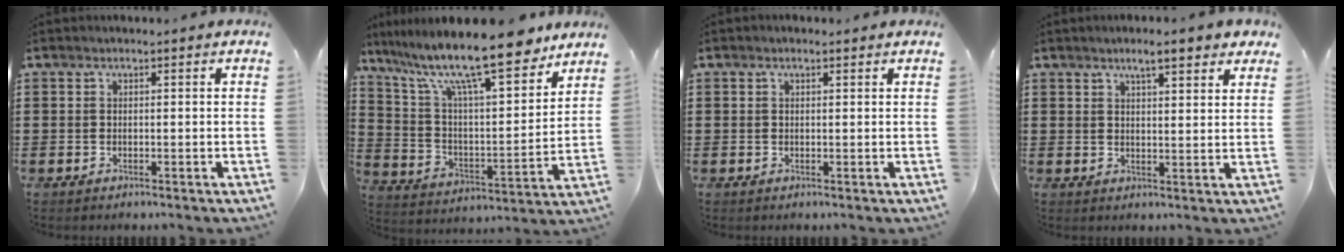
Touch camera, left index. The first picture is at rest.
{"total": 15.6, "force": [12.0, 2.9, 9.5], "torque": [-0.206, -0.063, 0.203]}
{"total": 0.6, "force": [0.4, 0.2, 0.4], "torque": [-0.009, 0.003, 0.007]}
{"total": 5.0, "force": [3.8, 0.8, 3.2], "torque": [-0.063, 0.000, 0.064]}